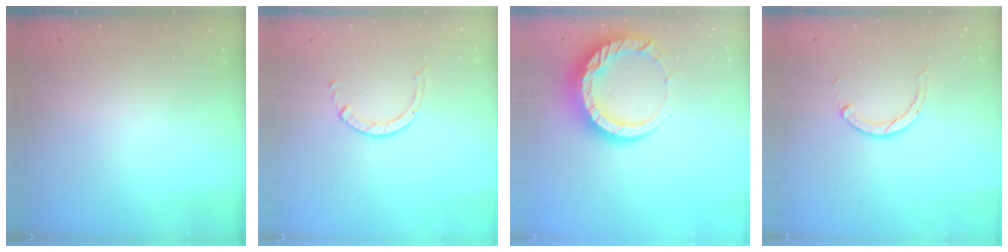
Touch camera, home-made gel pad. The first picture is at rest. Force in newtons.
{"total": 2.5, "press": 2.4, "slide": 0.3}
{"total": 14.0, "press": 14.0, "slide": 1.2}
{"total": 1.9, "press": 1.9, "slide": 0.2}